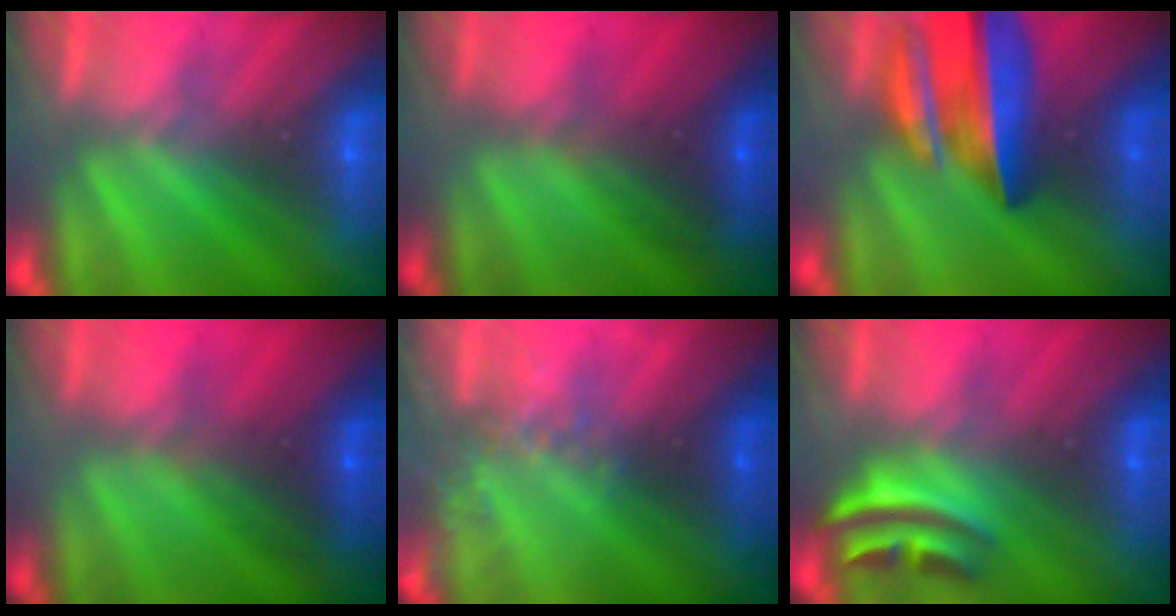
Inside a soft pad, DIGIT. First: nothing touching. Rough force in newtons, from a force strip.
{"total": 1.7}
{"total": 7.6}
{"total": 1.7}
{"total": 2.4}
{"total": 2.9}